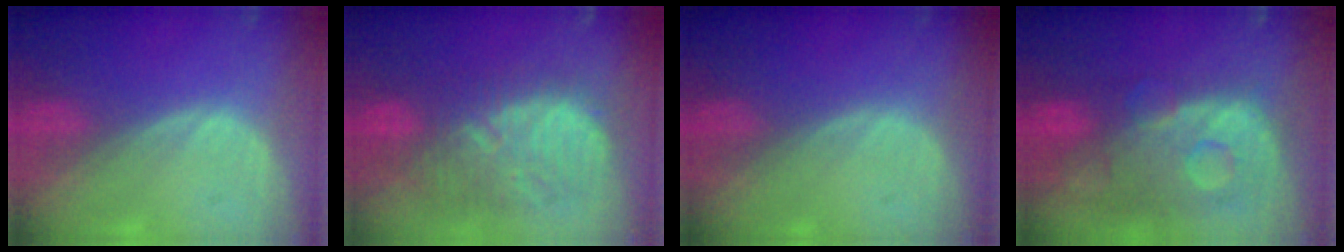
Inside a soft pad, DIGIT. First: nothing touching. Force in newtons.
{"total": 11.3, "press": 10.9, "slide": 3.1}
{"total": 0.0}
{"total": 12.4, "press": 10.2, "slide": 6.9}